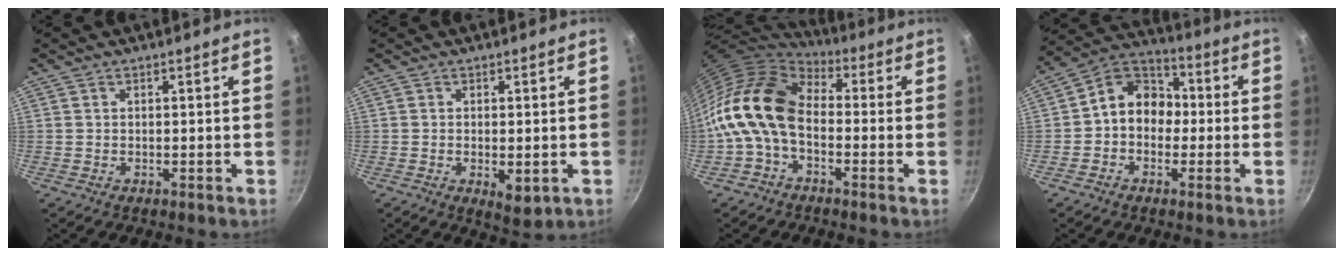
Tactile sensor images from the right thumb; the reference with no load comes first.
{"total": 4.7, "force": [-1.1, 2.1, 4.0], "torque": [-0.057, -0.011, -0.010]}
{"total": 14.6, "force": [-1.6, 9.6, 10.8], "torque": [-0.184, 0.033, -0.051]}
{"total": 10.2, "force": [-0.6, 8.3, 5.9], "torque": [-0.049, 0.039, -0.035]}